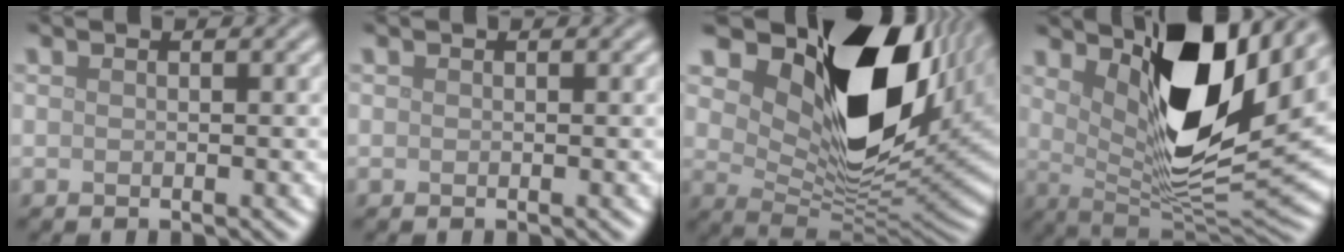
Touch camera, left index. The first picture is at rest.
{"total": 0.0}
{"total": 15.3, "force": [6.3, 8.6, 11.0], "torque": [-0.173, -0.010, 0.121]}
{"total": 12.0, "force": [4.2, 4.4, 10.3], "torque": [-0.173, -0.013, 0.075]}